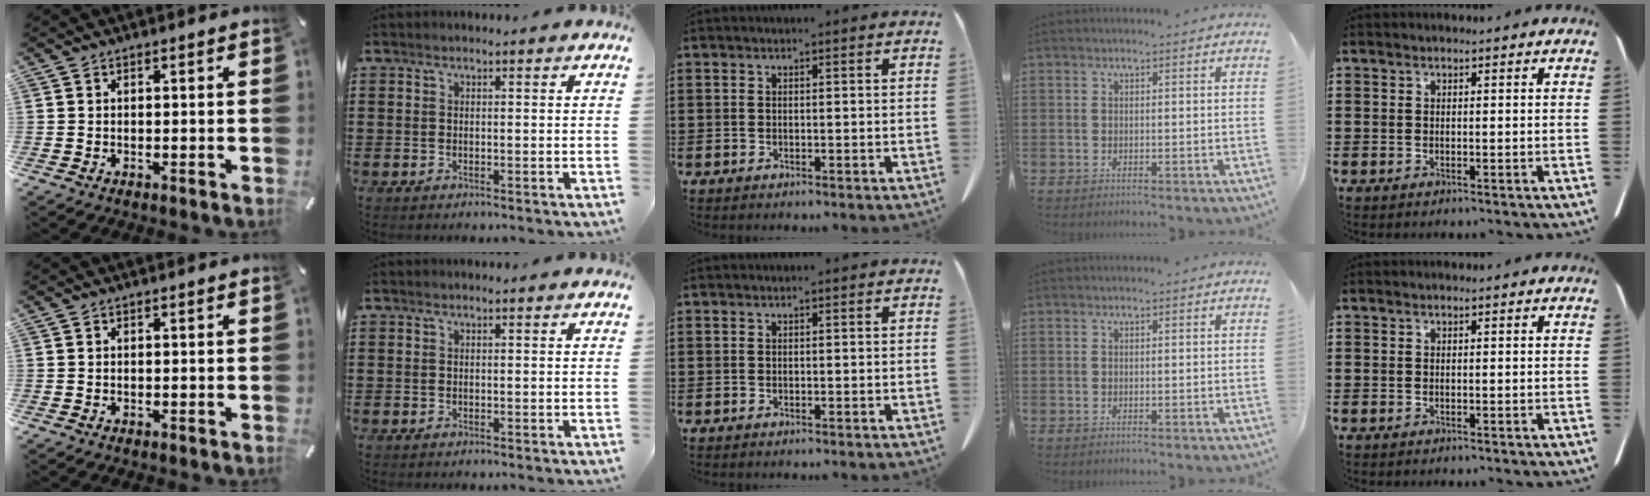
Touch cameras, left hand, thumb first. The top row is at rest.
{}